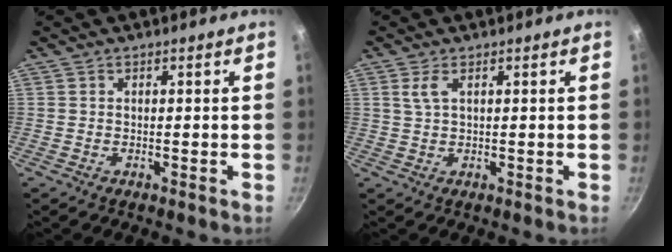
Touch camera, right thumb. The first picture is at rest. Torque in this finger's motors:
{"motor_torque": [-0.58, 0.27, 0.28, -0.27, -0.02]}